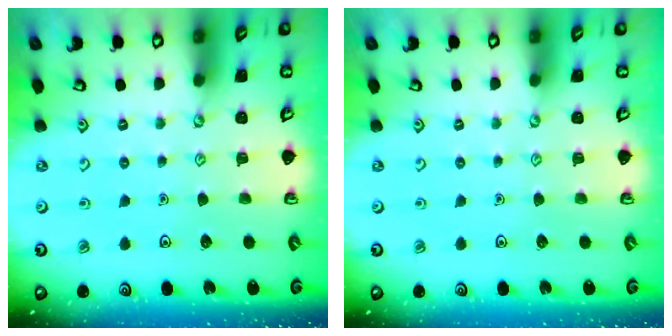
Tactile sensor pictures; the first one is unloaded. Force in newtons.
{"total": 0.0}